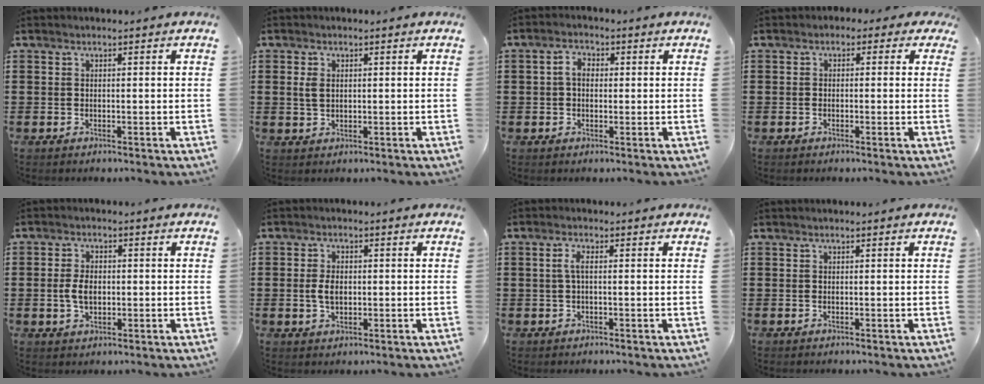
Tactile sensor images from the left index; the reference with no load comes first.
{"total": 2.3, "force": [0.6, 1.5, 1.7], "torque": [-0.046, 0.005, 0.007]}
{"total": 3.0, "force": [0.3, 2.1, 2.1], "torque": [-0.047, 0.013, 0.002]}
{"total": 1.3, "force": [-0.7, 1.0, 0.5], "torque": [-0.013, 0.007, -0.016]}
{"total": 3.9, "force": [-0.2, 2.3, 3.1], "torque": [-0.076, 0.001, -0.008]}
{"total": 3.3, "force": [0.0, 1.9, 2.6], "torque": [-0.060, 0.004, -0.003]}
{"total": 2.2, "force": [0.0, 0.7, 2.1], "torque": [-0.041, 0.004, -0.001]}
{"total": 0.0}